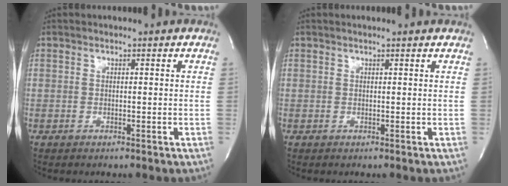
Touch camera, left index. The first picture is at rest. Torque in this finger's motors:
{"motor_torque": [0.16, -0.17, -0.03, -0.01]}